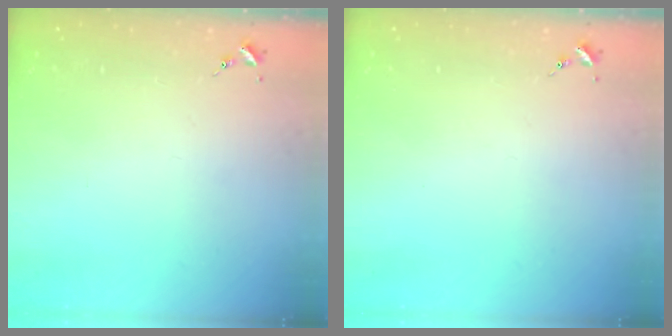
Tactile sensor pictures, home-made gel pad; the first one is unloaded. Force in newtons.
{"total": 0.0}